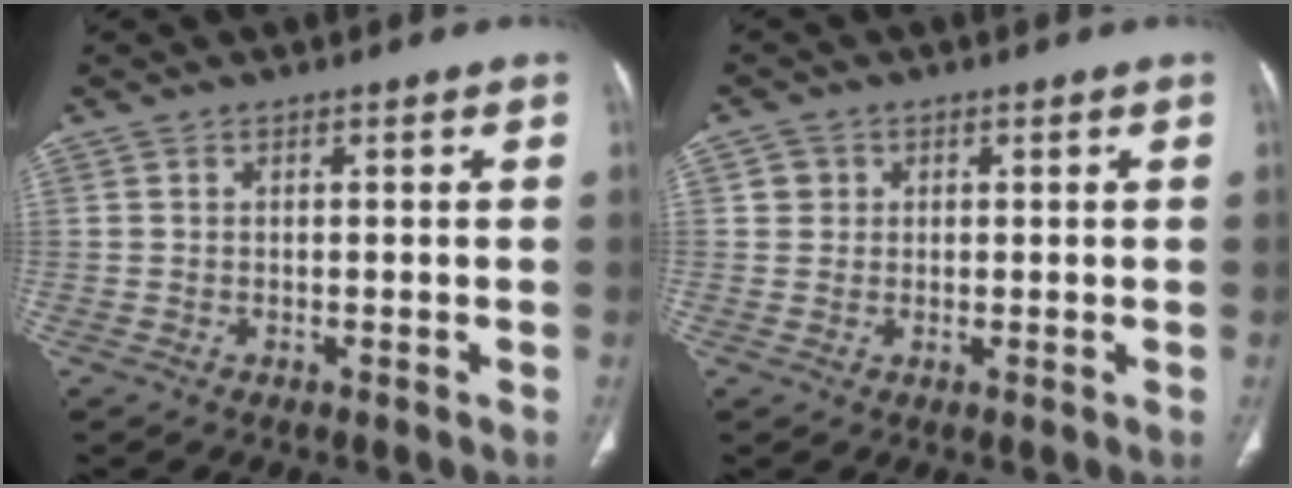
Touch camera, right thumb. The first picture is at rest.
{"total": 2.3, "force": [0.6, 2.2, 0.3], "torque": [0.013, 0.004, 0.010]}